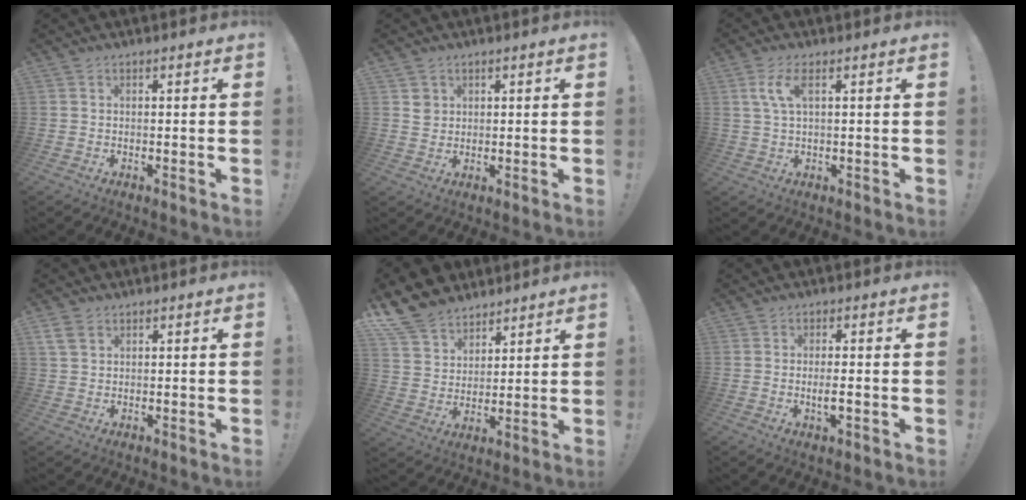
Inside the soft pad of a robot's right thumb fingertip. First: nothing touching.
{"total": 2.7, "force": [1.3, 2.3, 0.6], "torque": [-0.002, -0.006, 0.023]}
{"total": 5.6, "force": [1.9, 1.6, 5.0], "torque": [-0.094, 0.002, 0.034]}
{"total": 3.8, "force": [2.3, 2.3, 2.1], "torque": [-0.038, -0.004, 0.045]}
{"total": 12.0, "force": [9.4, 6.8, 2.8], "torque": [-0.059, -0.070, 0.185]}
{"total": 3.3, "force": [-0.5, 0.5, 3.2], "torque": [-0.056, -0.008, -0.011]}